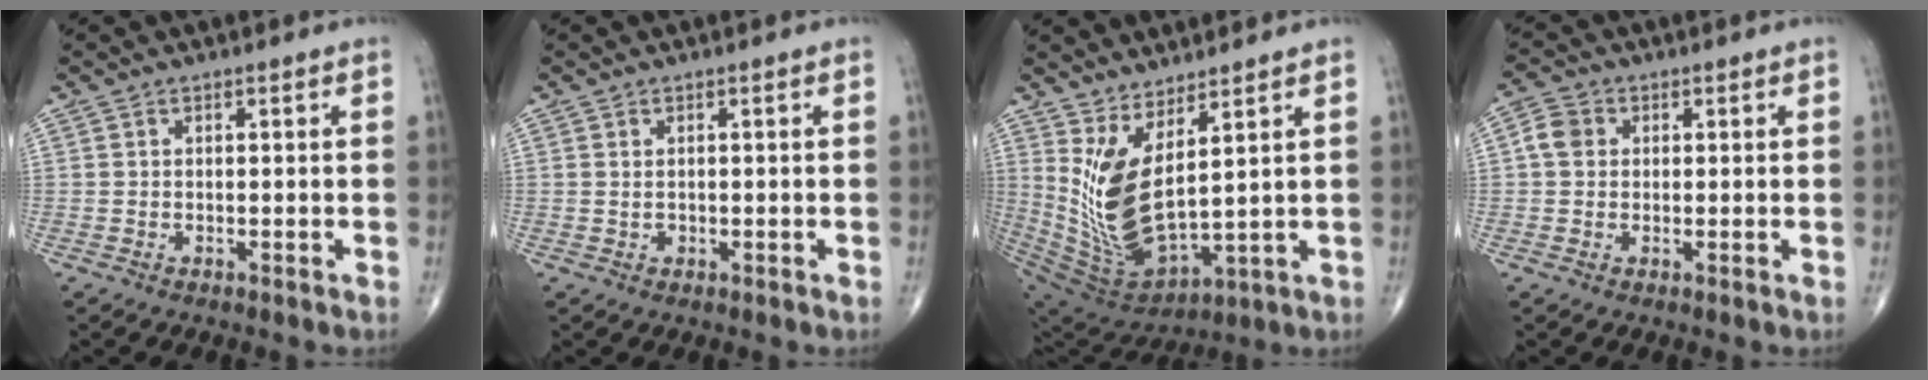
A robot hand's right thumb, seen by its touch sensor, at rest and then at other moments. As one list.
[{"total": 0.5, "force": [0.1, 0.4, 0.3], "torque": [-0.003, -0.003, 0.004]}, {"total": 14.2, "force": [4.9, 5.0, 12.3], "torque": [-0.247, -0.063, 0.118]}, {"total": 3.9, "force": [0.5, 3.3, 1.9], "torque": [-0.030, 0.010, 0.002]}]